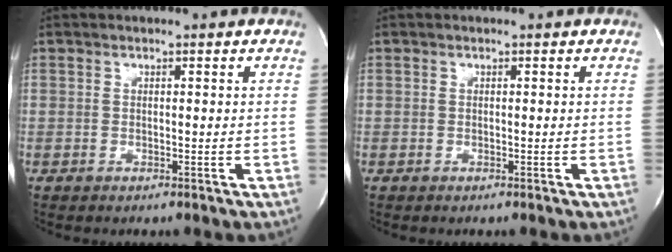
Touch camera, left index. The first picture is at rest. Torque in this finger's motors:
{"motor_torque": [-0.02, 0.00, 0.00, -0.01]}